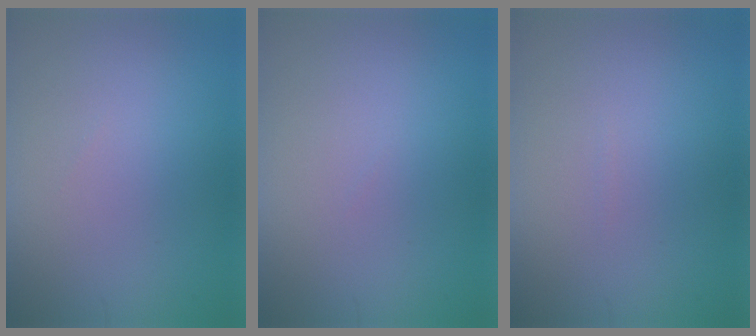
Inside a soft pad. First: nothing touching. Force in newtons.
{"total": 0.0}
{"total": 0.0}